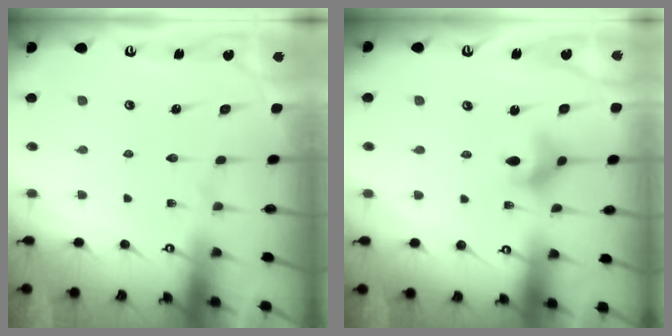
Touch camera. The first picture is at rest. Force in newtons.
{"total": 6.5, "press": 6.1, "slide": 2.3}